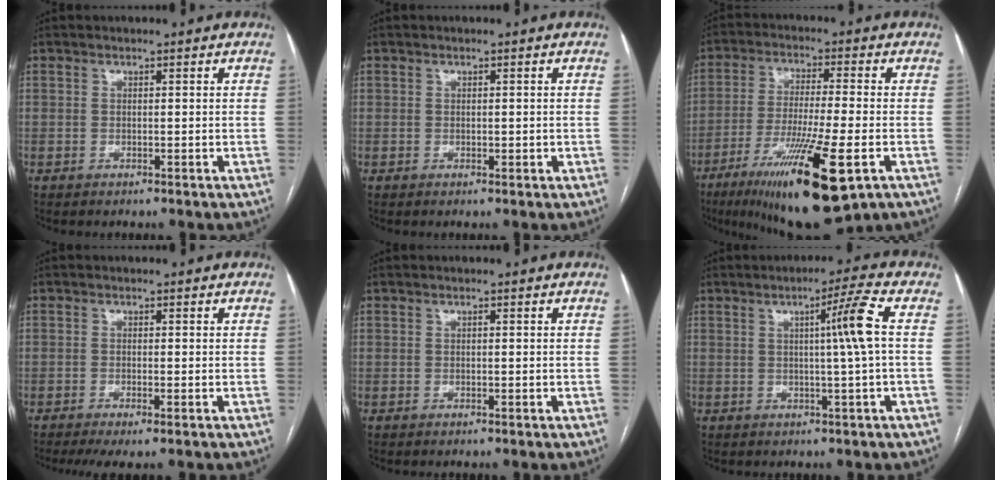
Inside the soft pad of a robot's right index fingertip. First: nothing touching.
{"total": 0.9, "force": [0.0, 0.6, 0.6], "torque": [-0.010, 0.003, 0.002]}
{"total": 18.0, "force": [-8.5, 2.1, 15.7], "torque": [-0.260, -0.041, -0.137]}
{"total": 3.6, "force": [-2.3, 0.3, 2.7], "torque": [-0.044, -0.010, -0.039]}
{"total": 0.0}
{"total": 5.9, "force": [0.6, -1.6, 5.6], "torque": [-0.090, 0.005, 0.011]}